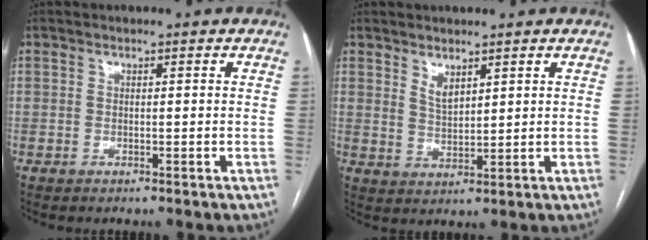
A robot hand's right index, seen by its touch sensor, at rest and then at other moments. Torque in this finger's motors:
{"motor_torque": [0.50, 0.51, 0.13, 0.05]}